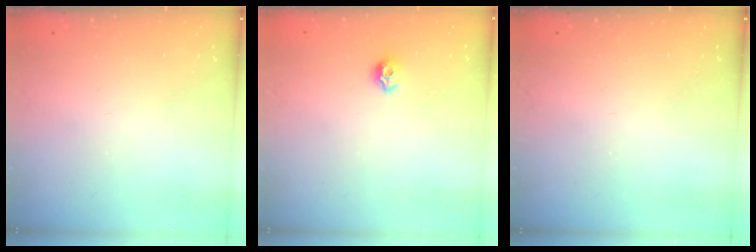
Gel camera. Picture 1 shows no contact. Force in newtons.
{"total": 7.2, "press": 7.2, "slide": 1.0}
{"total": 0.0}